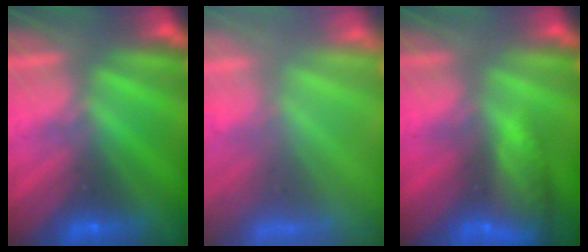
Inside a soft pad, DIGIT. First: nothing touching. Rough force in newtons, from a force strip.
{"total": 7.7}
{"total": 7.4}